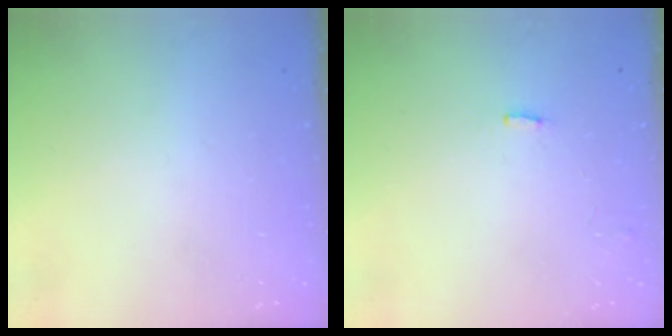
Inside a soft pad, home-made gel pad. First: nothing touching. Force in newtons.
{"total": 1.3, "press": 1.3, "slide": 0.2}